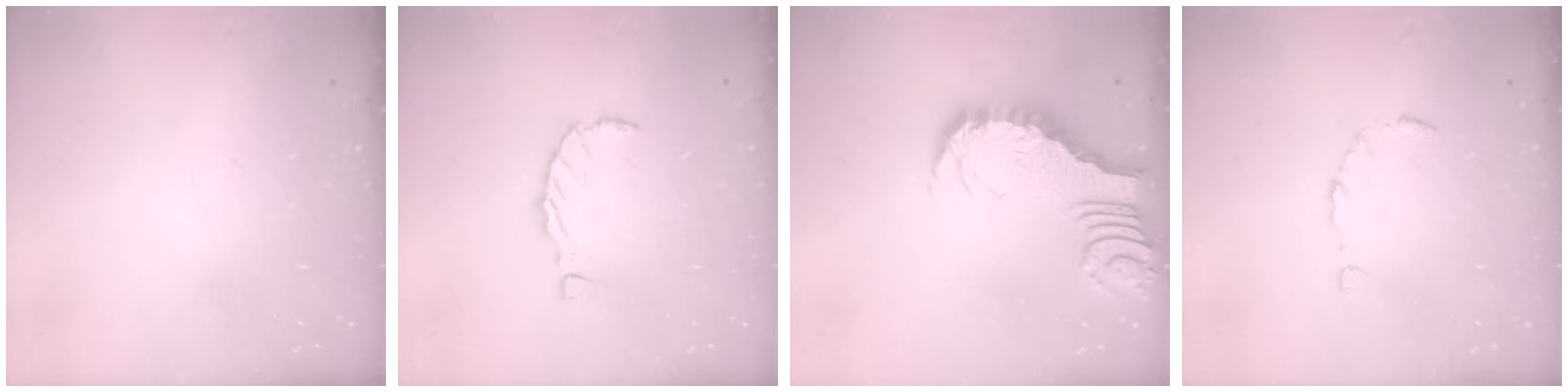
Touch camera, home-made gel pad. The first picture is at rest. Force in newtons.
{"total": 0.0}
{"total": 3.0, "press": 2.9, "slide": 0.6}
{"total": 5.8, "press": 5.8, "slide": 0.5}